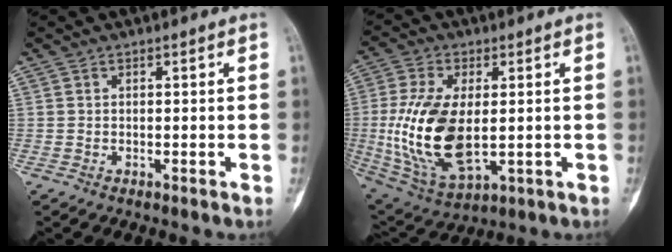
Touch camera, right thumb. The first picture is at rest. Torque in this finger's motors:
{"motor_torque": [2.33, 2.00, 1.14, -1.44, 0.44]}